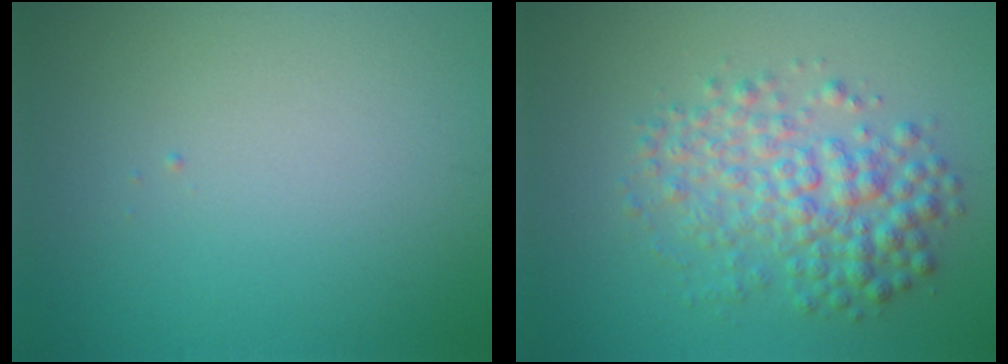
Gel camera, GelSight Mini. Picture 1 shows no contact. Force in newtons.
{"total": 4.8, "press": 4.8, "slide": 0.1}